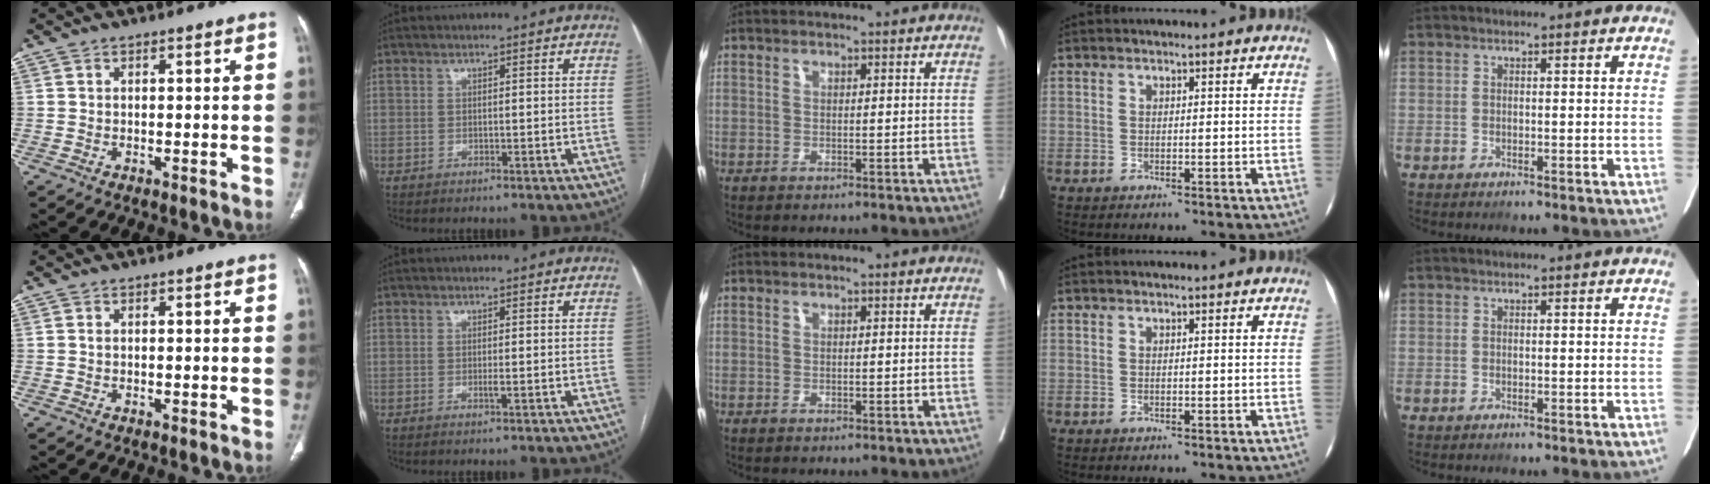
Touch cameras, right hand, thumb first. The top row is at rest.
{"index": {"total": 0.8, "force": [-0.2, -0.1, 0.7], "torque": [-0.016, -0.001, -0.004]}}